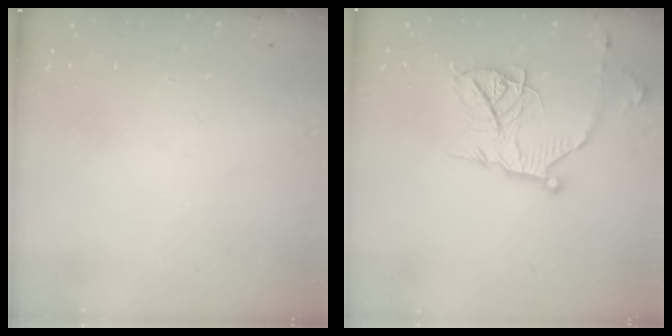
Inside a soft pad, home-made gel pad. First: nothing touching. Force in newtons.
{"total": 14.6, "press": 14.5, "slide": 1.3}